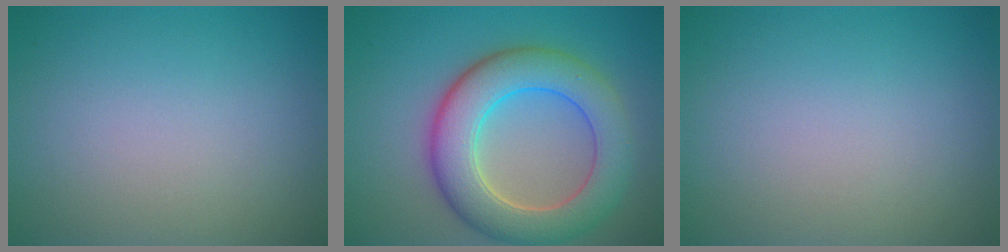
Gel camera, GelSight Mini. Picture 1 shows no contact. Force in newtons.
{"total": 8.1, "press": 8.1, "slide": 0.6}
{"total": 0.0}